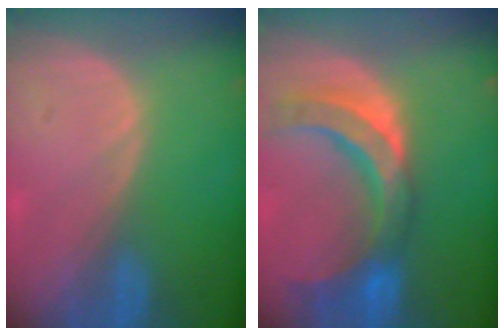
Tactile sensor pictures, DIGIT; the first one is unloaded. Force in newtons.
{"total": 10.9, "press": 9.4, "slide": 5.4}